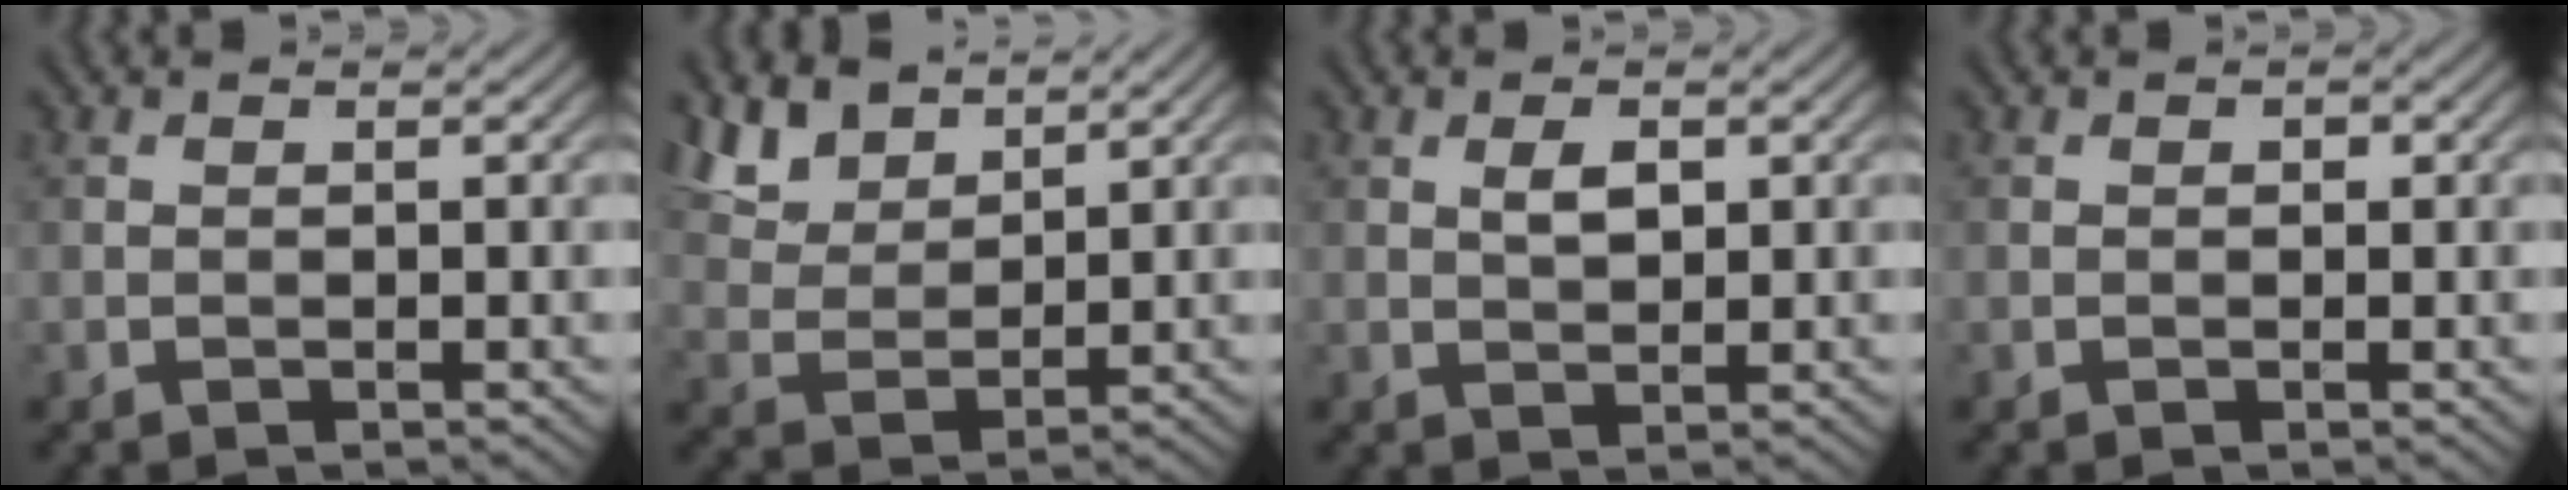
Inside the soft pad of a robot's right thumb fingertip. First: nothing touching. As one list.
[{"total": 6.9, "force": [5.2, 3.2, 3.3], "torque": [-0.088, 0.004, 0.110]}, {"total": 2.2, "force": [0.7, 1.1, 1.7], "torque": [-0.033, -0.003, 0.014]}, {"total": 0.6, "force": [0.1, 0.5, 0.3], "torque": [-0.002, -0.003, -0.002]}]